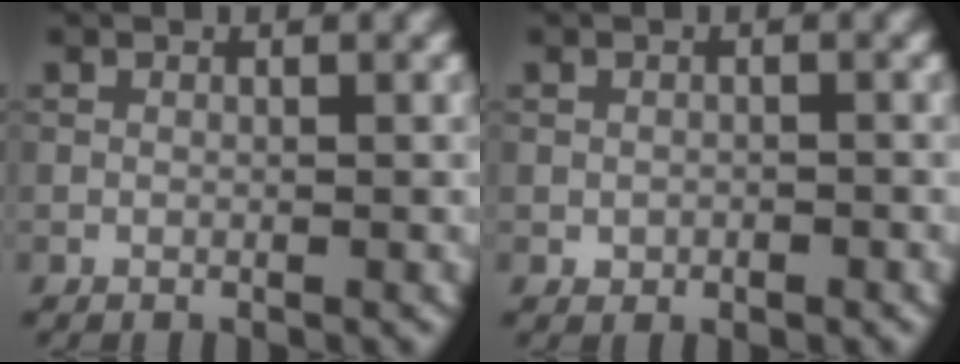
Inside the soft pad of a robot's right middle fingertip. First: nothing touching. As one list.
[{"total": 0.8, "force": [-0.3, 0.6, 0.4], "torque": [-0.004, -0.003, -0.006]}]